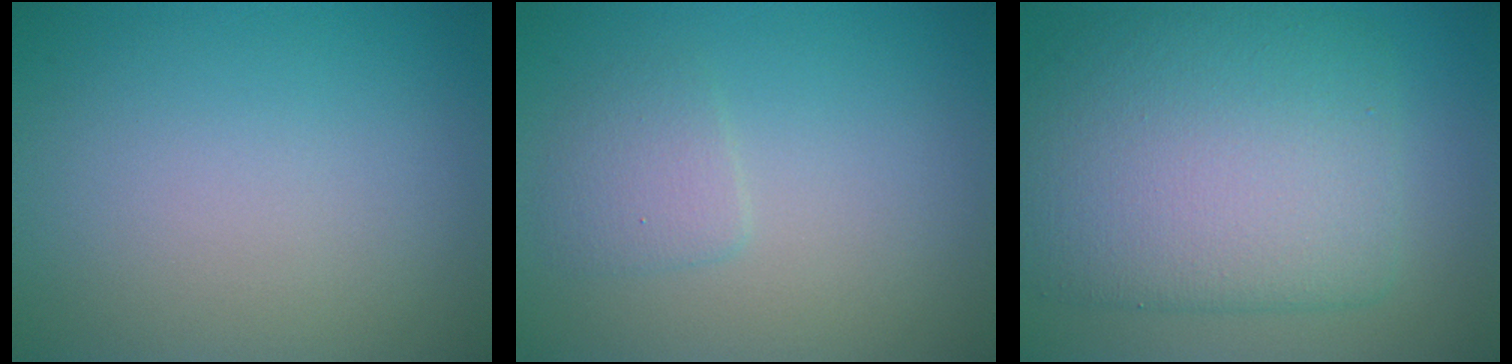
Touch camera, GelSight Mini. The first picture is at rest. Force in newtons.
{"total": 1.6, "press": 1.6, "slide": 0.1}
{"total": 9.9, "press": 9.9, "slide": 0.3}